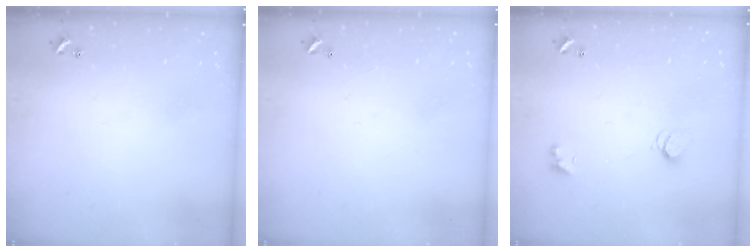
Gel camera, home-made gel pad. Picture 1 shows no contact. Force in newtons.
{"total": 3.0, "press": 3.0, "slide": 0.1}
{"total": 2.1, "press": 2.0, "slide": 0.3}